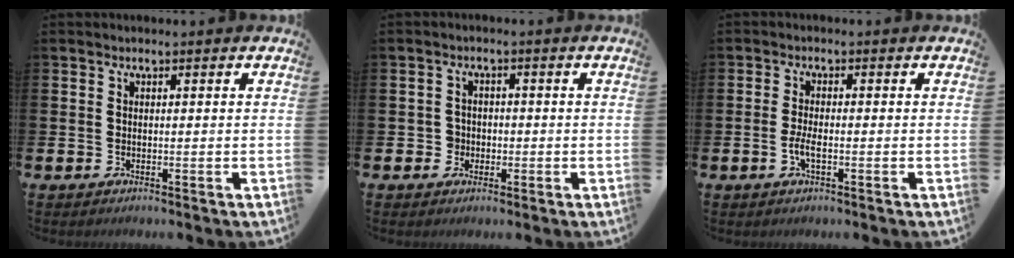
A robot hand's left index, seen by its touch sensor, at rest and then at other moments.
{"total": 2.2, "force": [-0.6, 2.1, 0.3], "torque": [-0.007, 0.004, -0.019]}
{"total": 2.3, "force": [-0.7, 0.7, 2.1], "torque": [-0.031, -0.002, -0.015]}